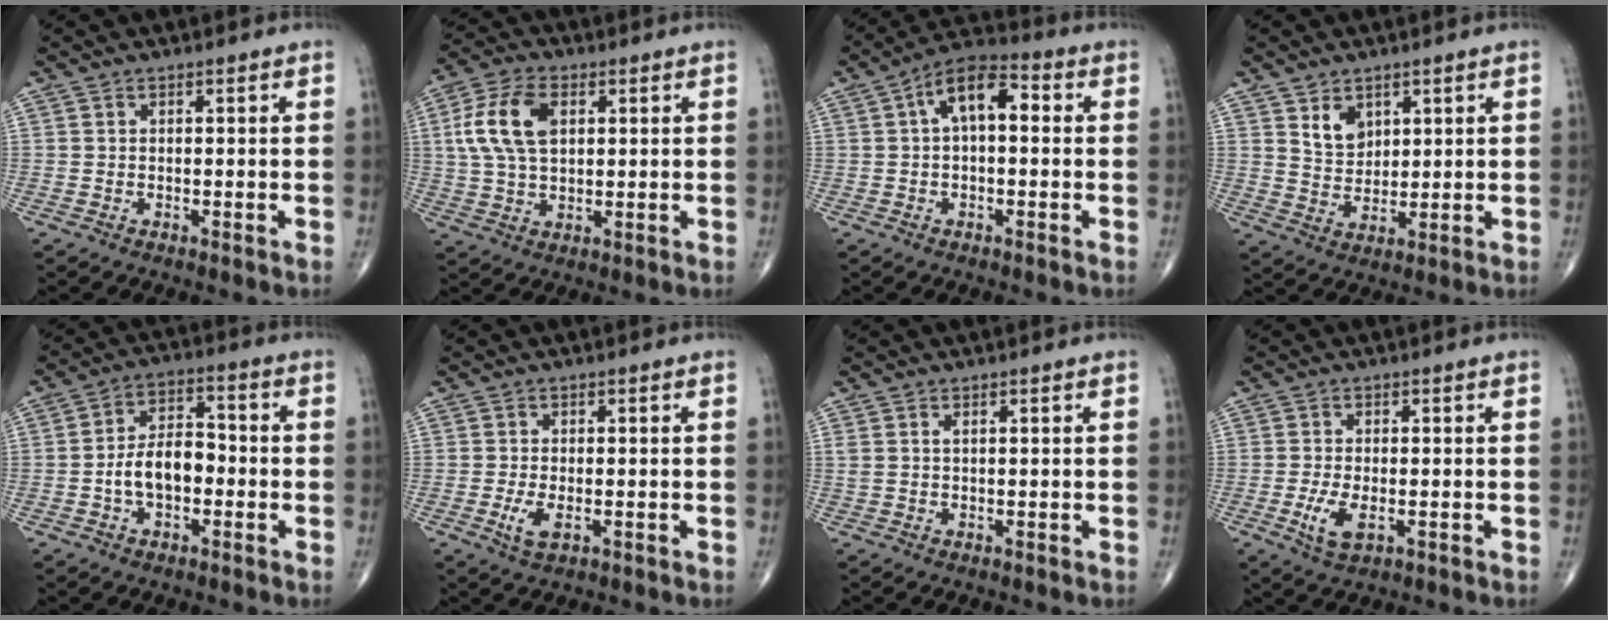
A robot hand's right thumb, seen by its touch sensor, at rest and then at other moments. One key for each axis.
{"total": 11.3, "fx": 2.6, "fy": 6.6, "fz": 8.9, "tx": -0.177, "ty": 0.009, "tz": 0.048}
{"total": 9.2, "fx": 1.5, "fy": 4.8, "fz": 7.8, "tx": -0.121, "ty": 0.034, "tz": 0.012}
{"total": 5.3, "fx": 2.8, "fy": 3.6, "fz": 2.6, "tx": -0.026, "ty": -0.025, "tz": 0.057}
{"total": 8.8, "fx": -1.9, "fy": 5.3, "fz": 6.8, "tx": -0.111, "ty": 0.033, "tz": -0.041}
{"total": 3.4, "fx": -0.9, "fy": 1.6, "fz": 2.9, "tx": -0.061, "ty": -0.007, "tz": -0.016}
{"total": 1.0, "fx": 0.5, "fy": 0.4, "fz": 0.8, "tx": -0.021, "ty": 0.013, "tz": 0.015}
{"total": 4.8, "fx": -1.3, "fy": 2.2, "fz": 4.1, "tx": -0.085, "ty": -0.009, "tz": -0.021}